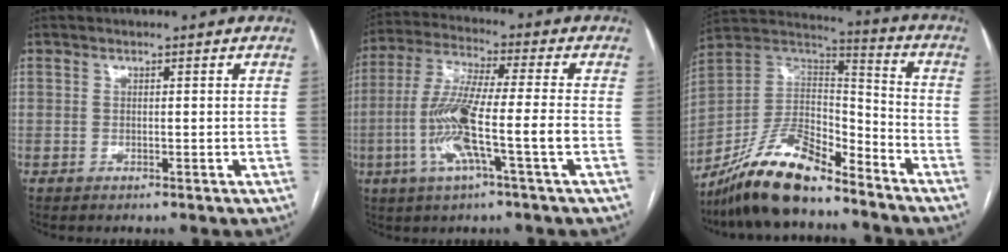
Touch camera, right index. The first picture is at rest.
{"total": 12.4, "force": [-3.3, 0.0, 11.9], "torque": [-0.242, -0.002, -0.069]}
{"total": 16.6, "force": [-13.2, 4.9, 8.8], "torque": [-0.165, 0.020, -0.241]}